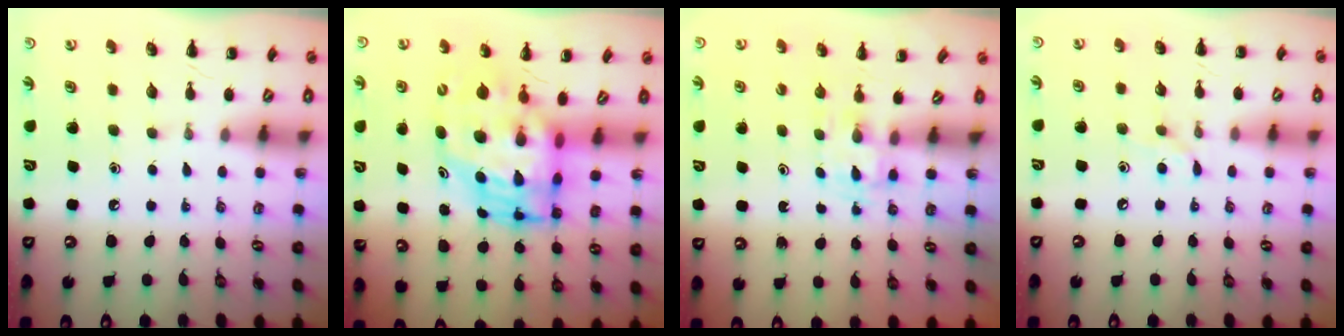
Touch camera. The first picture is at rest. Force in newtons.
{"total": 8.6, "press": 8.3, "slide": 2.2}
{"total": 3.0, "press": 2.8, "slide": 1.1}
{"total": 6.5, "press": 6.2, "slide": 2.2}